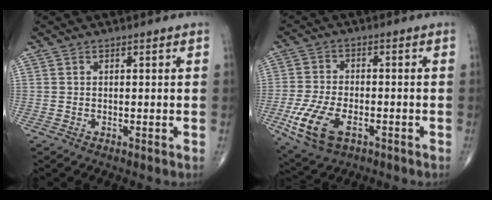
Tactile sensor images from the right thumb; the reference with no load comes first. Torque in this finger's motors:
{"motor_torque": [0.11, -0.09, 0.92, -0.23, 0.32]}